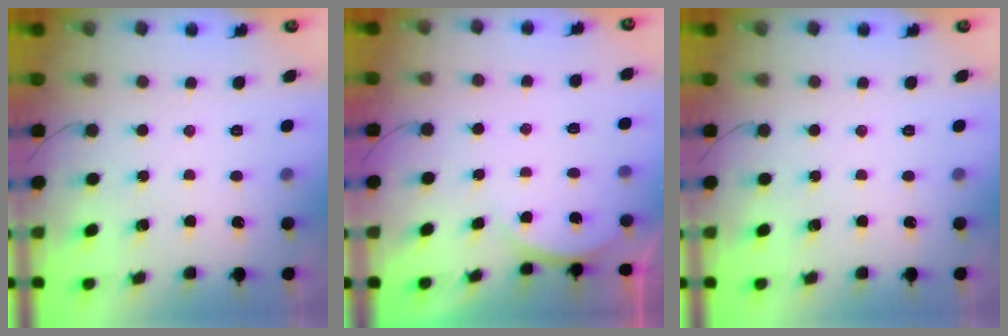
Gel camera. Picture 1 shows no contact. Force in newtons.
{"total": 2.8, "press": 2.1, "slide": 1.7}
{"total": 0.0}